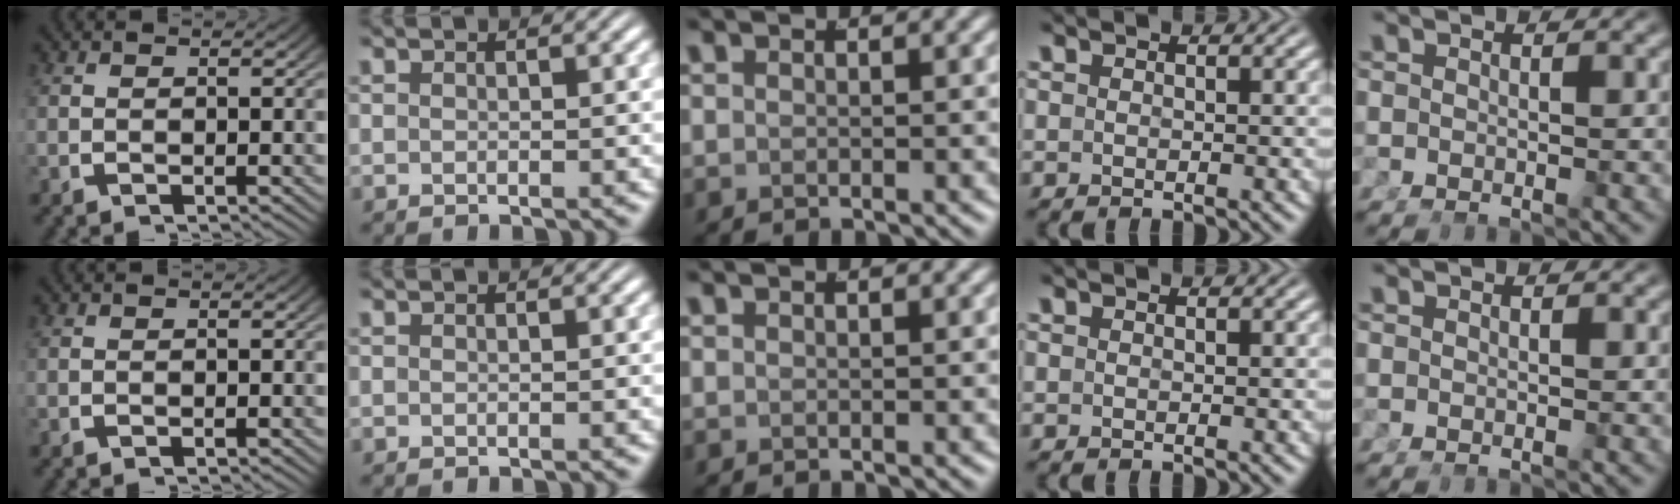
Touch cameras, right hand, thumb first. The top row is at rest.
{}